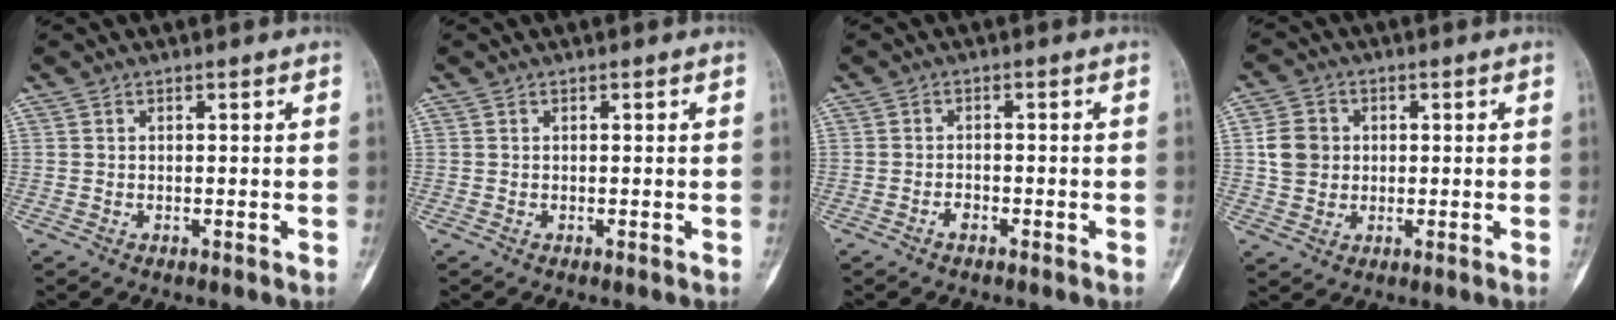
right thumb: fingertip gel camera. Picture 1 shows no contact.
{"total": 0.0}
{"total": 1.4, "force": [-1.0, 0.7, 0.7], "torque": [-0.018, 0.006, -0.017]}
{"total": 6.0, "force": [0.5, 5.3, 2.7], "torque": [-0.037, 0.005, 0.004]}